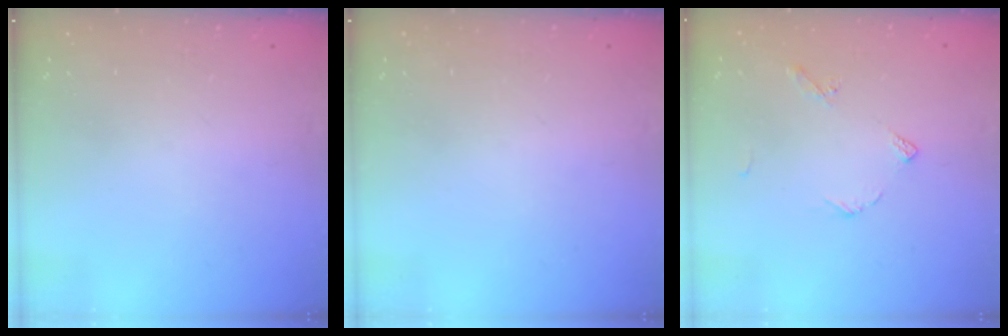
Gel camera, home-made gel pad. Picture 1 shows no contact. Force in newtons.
{"total": 0.0}
{"total": 5.3, "press": 5.3, "slide": 0.7}